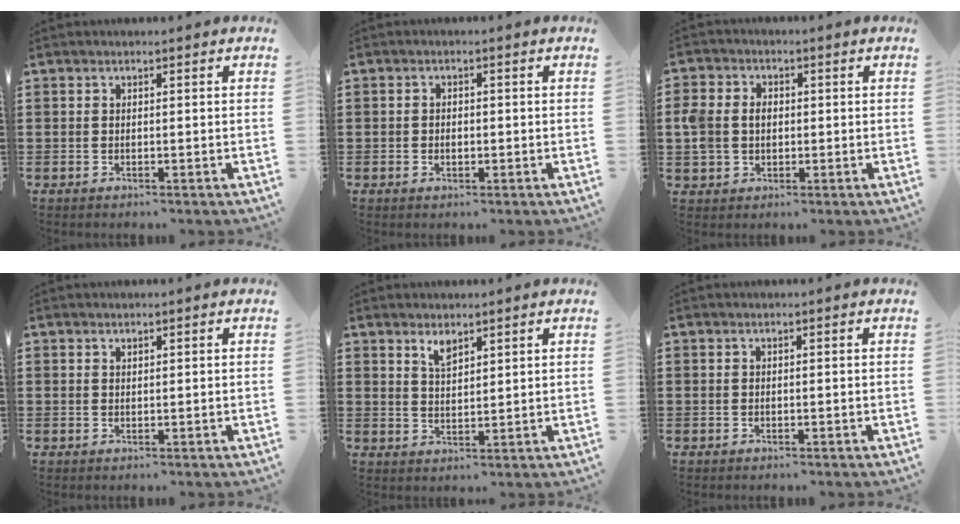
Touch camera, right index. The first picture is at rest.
{"total": 1.2, "force": [-0.3, 0.8, 0.8], "torque": [-0.016, 0.003, -0.007]}
{"total": 4.3, "force": [0.1, 3.5, 2.4], "torque": [-0.071, 0.009, -0.007]}
{"total": 0.6, "force": [0.5, 0.3, 0.1], "torque": [-0.003, 0.002, 0.010]}
{"total": 2.7, "force": [2.2, 0.9, 1.3], "torque": [-0.030, 0.002, 0.041]}
{"total": 0.0}